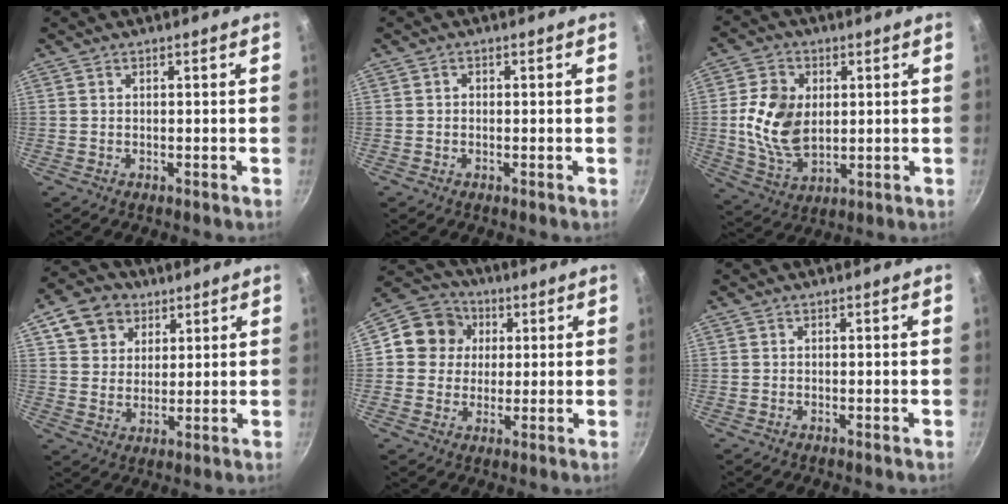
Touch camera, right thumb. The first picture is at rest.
{"total": 0.6, "force": [-0.1, 0.6, 0.3], "torque": [-0.003, 0.003, -0.003]}
{"total": 12.6, "force": [1.0, 8.5, 9.2], "torque": [-0.159, -0.010, 0.025]}
{"total": 10.1, "force": [5.0, 7.8, 3.9], "torque": [-0.039, -0.005, 0.083]}
{"total": 10.0, "force": [2.1, 9.2, 3.4], "torque": [-0.024, 0.014, 0.019]}
{"total": 0.0}